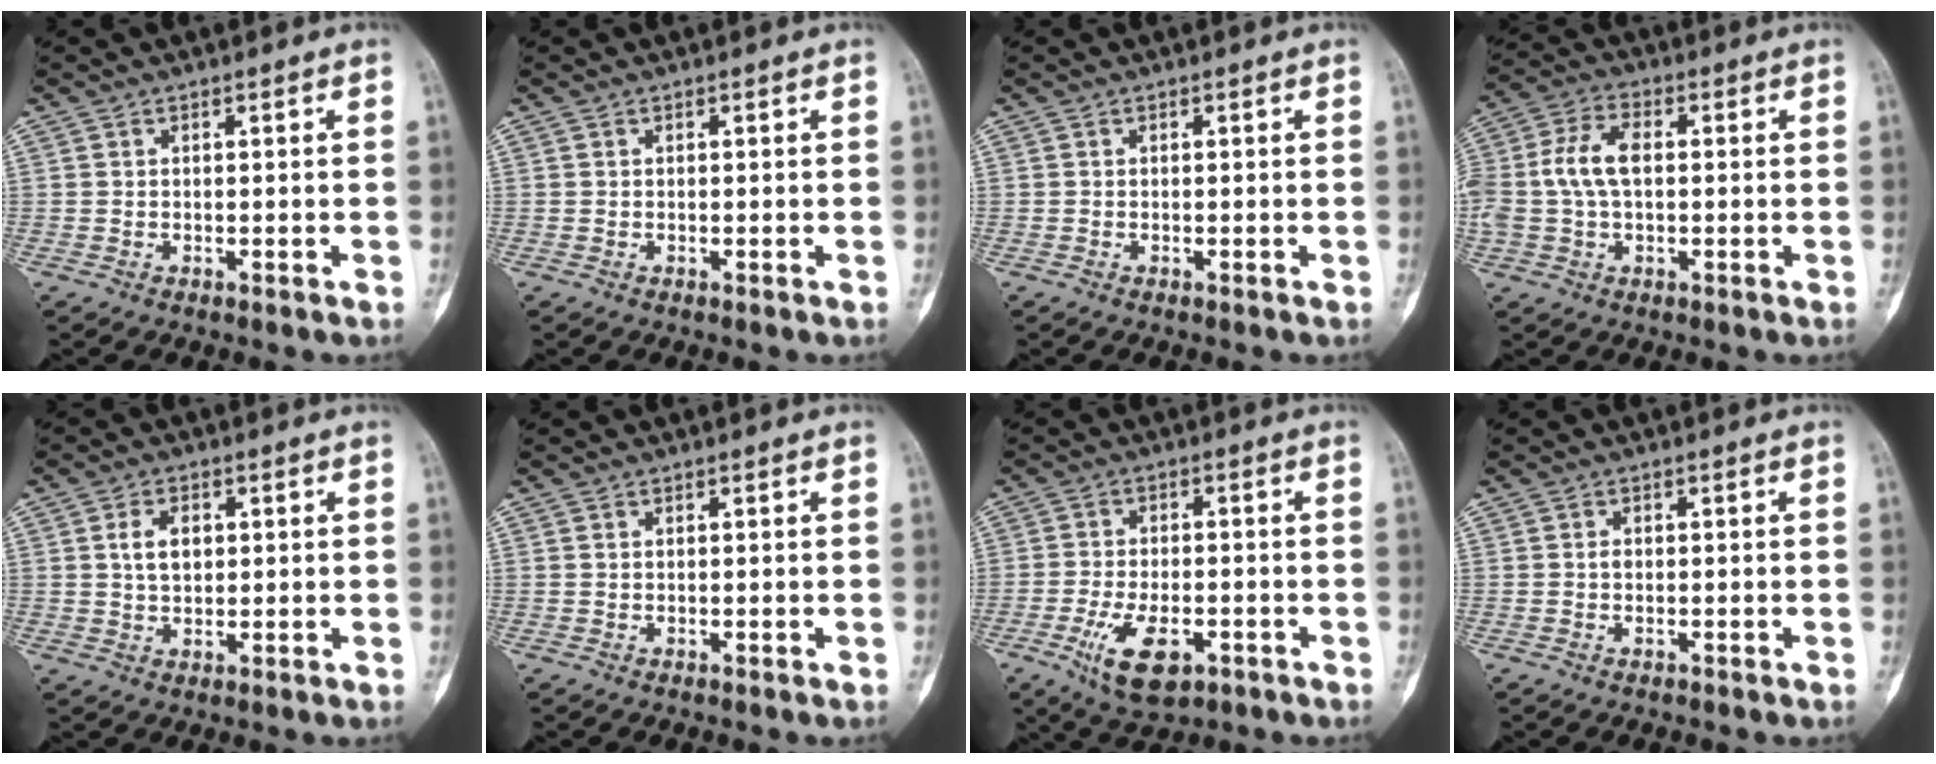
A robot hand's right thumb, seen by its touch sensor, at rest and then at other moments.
{"total": 0.0}
{"total": 0.0}
{"total": 9.1, "force": [0.4, 5.3, 7.4], "torque": [-0.164, 0.021, 0.006]}
{"total": 4.1, "force": [0.9, 2.7, 2.9], "torque": [-0.046, 0.000, 0.016]}
{"total": 0.0}
{"total": 9.6, "force": [-4.2, 4.8, 7.2], "torque": [-0.129, 0.009, -0.065]}
{"total": 0.8, "force": [-0.1, 0.7, 0.4], "torque": [-0.006, 0.002, -0.003]}